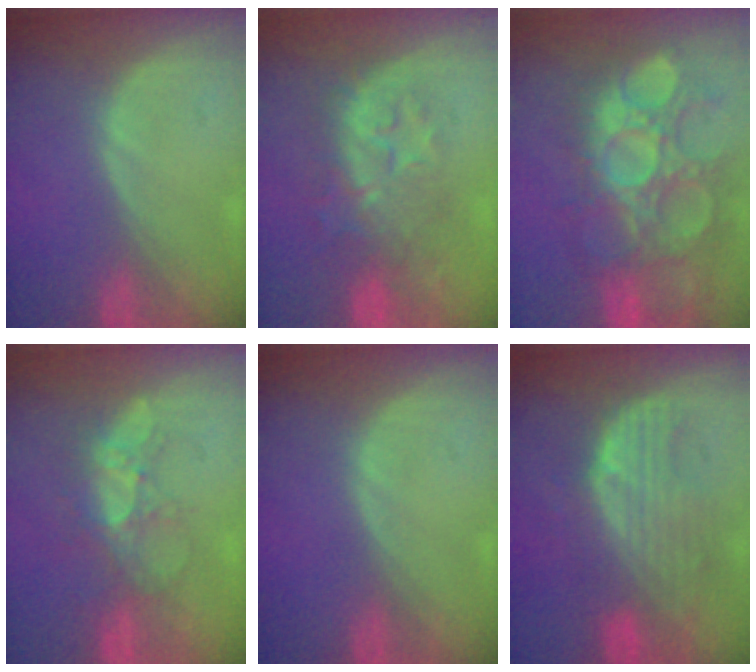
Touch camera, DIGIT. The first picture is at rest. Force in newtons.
{"total": 8.2, "press": 8.1, "slide": 1.1}
{"total": 13.3, "press": 12.2, "slide": 5.4}
{"total": 5.6, "press": 5.4, "slide": 1.6}
{"total": 0.0}
{"total": 9.2, "press": 8.4, "slide": 3.7}